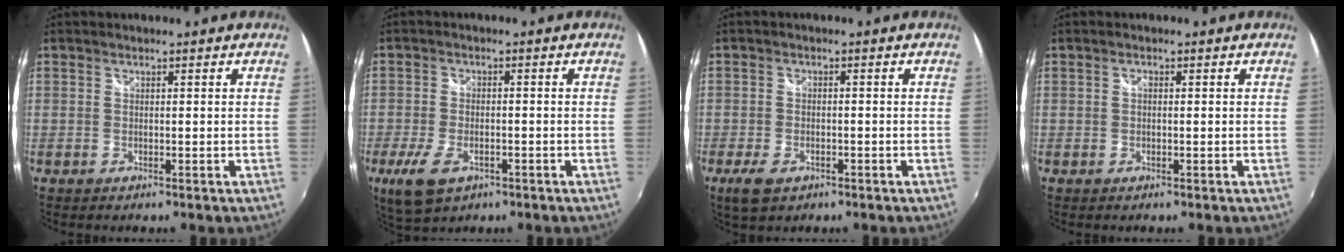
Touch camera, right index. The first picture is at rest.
{"total": 8.1, "force": [-4.1, 4.2, 5.6], "torque": [-0.137, -0.019, -0.071]}
{"total": 5.0, "force": [-2.9, 2.7, 3.1], "torque": [-0.078, -0.011, -0.050]}
{"total": 0.6, "force": [0.0, 0.4, 0.4], "torque": [-0.007, 0.003, -0.002]}